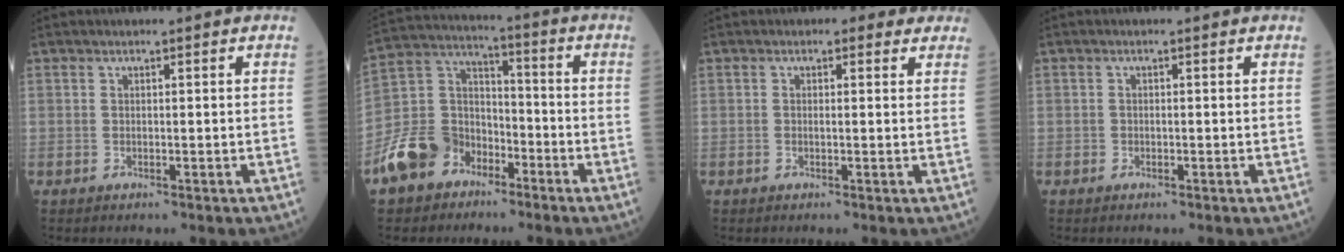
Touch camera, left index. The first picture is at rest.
{"total": 11.0, "force": [-6.7, 7.7, 3.9], "torque": [-0.109, 0.019, -0.131]}
{"total": 2.7, "force": [1.9, 1.4, 1.2], "torque": [-0.011, 0.010, 0.016]}
{"total": 0.0}